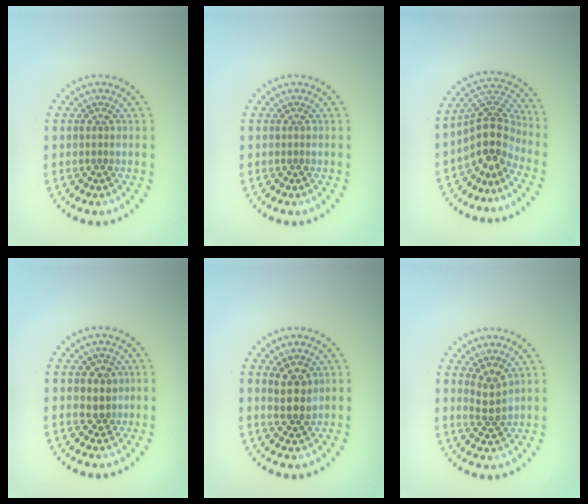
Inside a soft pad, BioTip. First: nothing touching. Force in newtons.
{"total": 0.0}
{"total": 4.2, "press": 3.4, "slide": 2.4}
{"total": 2.5, "press": 2.2, "slide": 1.1}
{"total": 2.5, "press": 2.3, "slide": 0.9}
{"total": 1.8, "press": 1.4, "slide": 1.0}